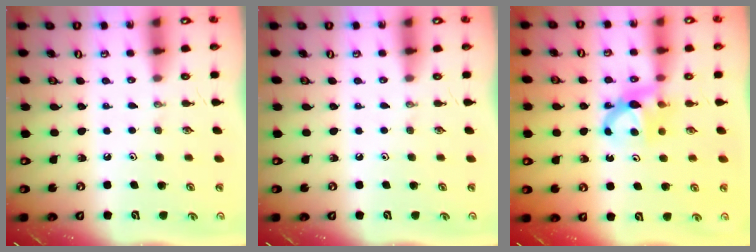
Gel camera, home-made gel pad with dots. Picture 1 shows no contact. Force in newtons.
{"total": 0.0}
{"total": 7.3, "press": 7.3, "slide": 0.3}